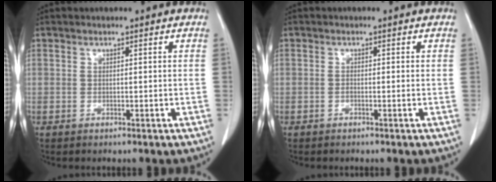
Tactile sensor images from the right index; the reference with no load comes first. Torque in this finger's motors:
{"motor_torque": [0.01, 0.00, -0.03, -0.01]}